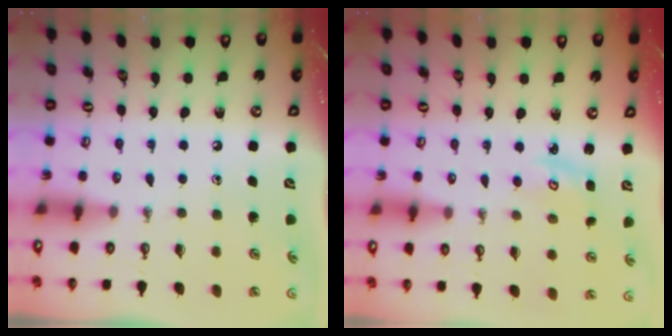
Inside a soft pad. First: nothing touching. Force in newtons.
{"total": 2.9, "press": 2.8, "slide": 0.4}